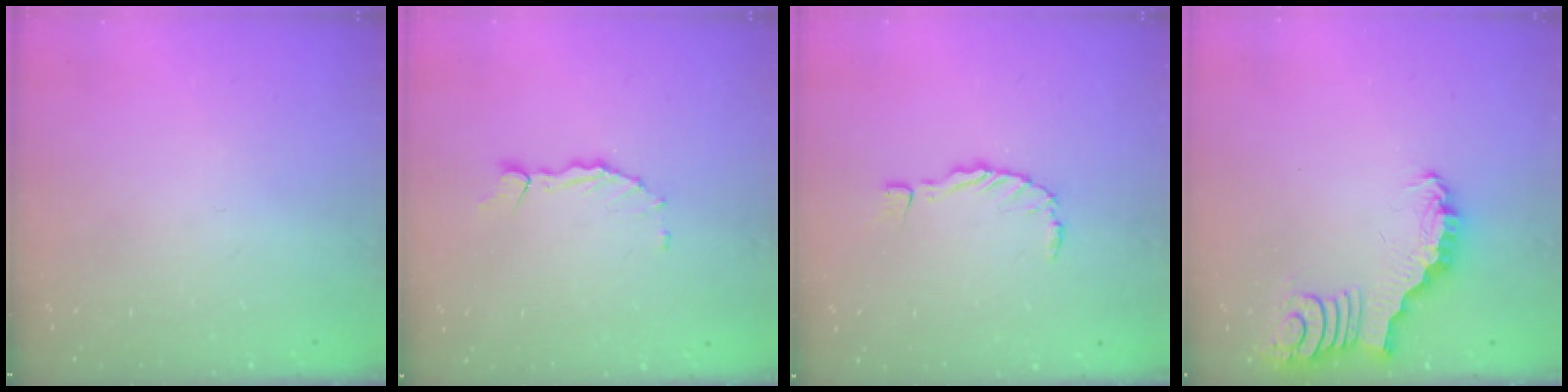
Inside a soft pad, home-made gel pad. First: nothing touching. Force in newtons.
{"total": 1.0, "press": 1.0, "slide": 0.2}
{"total": 0.0}
{"total": 2.2, "press": 2.2, "slide": 0.0}